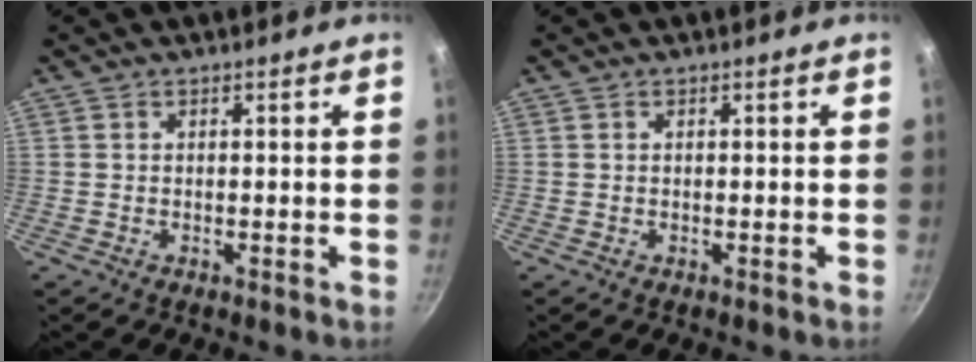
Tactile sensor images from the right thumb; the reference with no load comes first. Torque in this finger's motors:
{"motor_torque": [-0.08, 0.22, -0.33, 0.19, 0.06]}